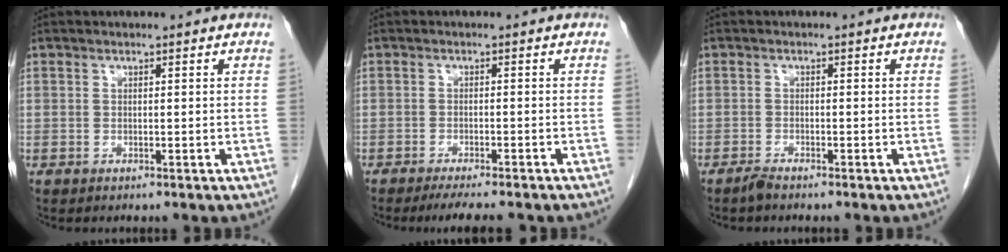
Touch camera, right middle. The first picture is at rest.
{"total": 7.0, "force": [-5.9, 0.6, 3.6], "torque": [-0.043, -0.012, -0.086]}
{"total": 1.3, "force": [-1.2, 0.0, 0.5], "torque": [-0.016, -0.002, -0.023]}